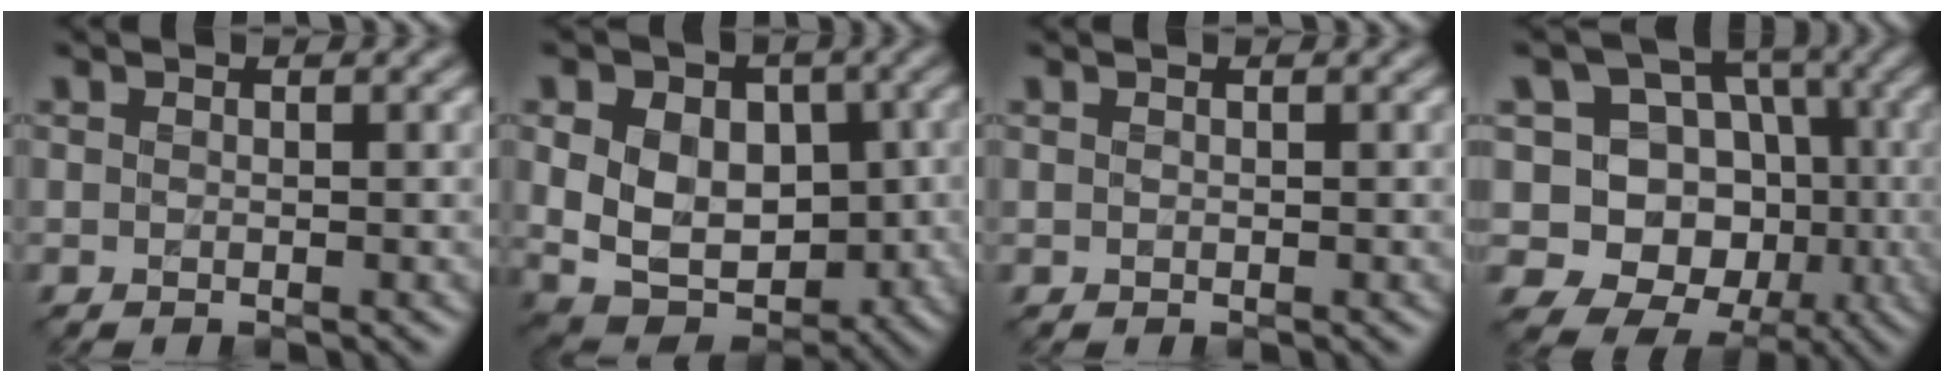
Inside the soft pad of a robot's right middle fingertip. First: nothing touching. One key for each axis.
{"total": 9.1, "fx": 0.8, "fy": 6.6, "fz": 6.2, "tx": -0.099, "ty": -0.006, "tz": 0.017}
{"total": 0.0}
{"total": 11.8, "fx": 0.1, "fy": 10.5, "fz": 5.4, "tx": -0.079, "ty": 0.020, "tz": -0.015}